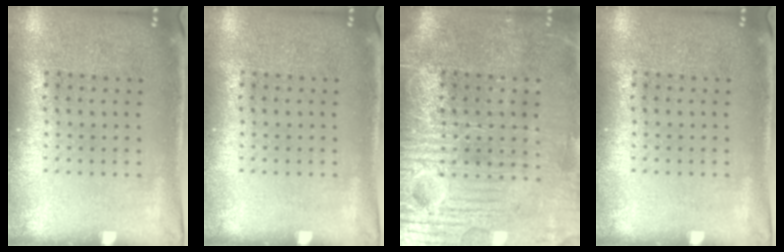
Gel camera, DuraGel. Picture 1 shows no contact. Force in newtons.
{"total": 0.0}
{"total": 4.3, "press": 3.9, "slide": 1.8}
{"total": 0.0}